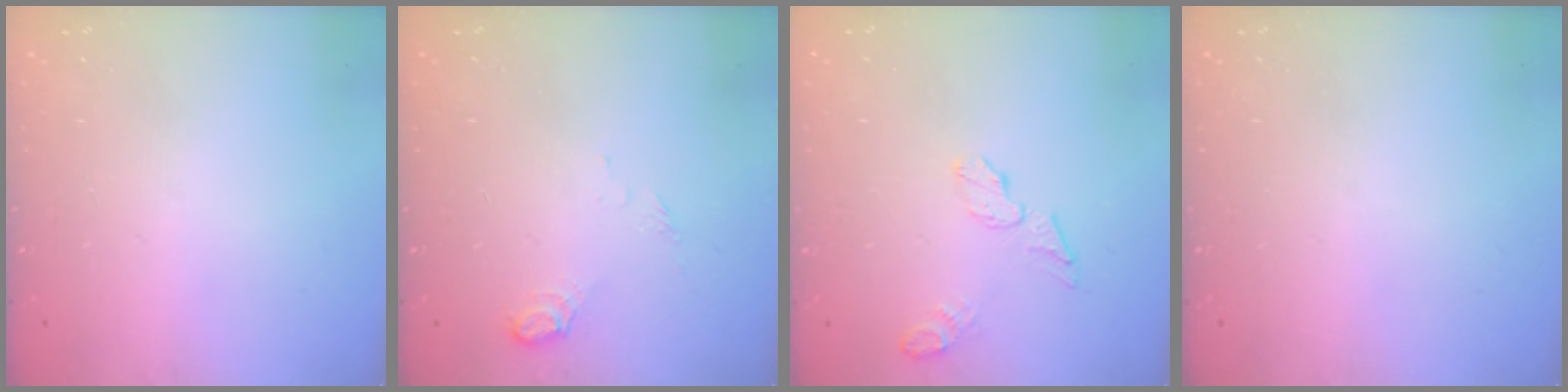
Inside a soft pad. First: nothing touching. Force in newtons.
{"total": 4.8, "press": 4.8, "slide": 0.7}
{"total": 6.1, "press": 6.1, "slide": 0.3}
{"total": 0.0}